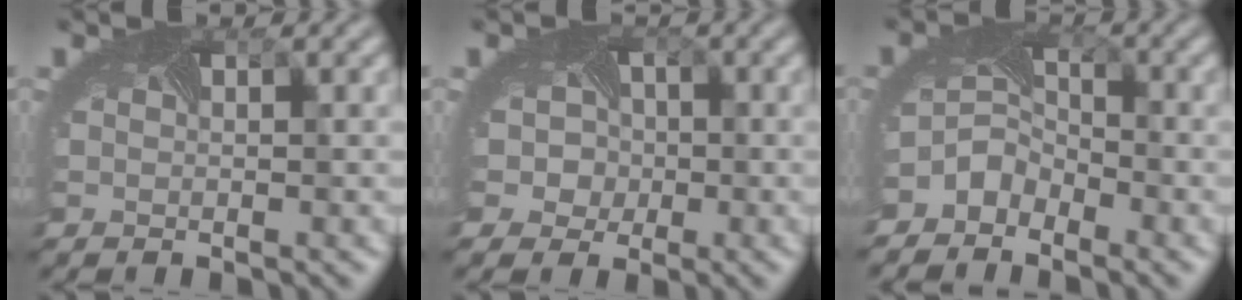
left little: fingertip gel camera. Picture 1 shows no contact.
{"total": 5.3, "force": [-0.2, 4.8, 2.3], "torque": [-0.022, 0.008, -0.028]}
{"total": 3.2, "force": [-2.5, 1.8, 0.9], "torque": [-0.024, -0.007, -0.059]}